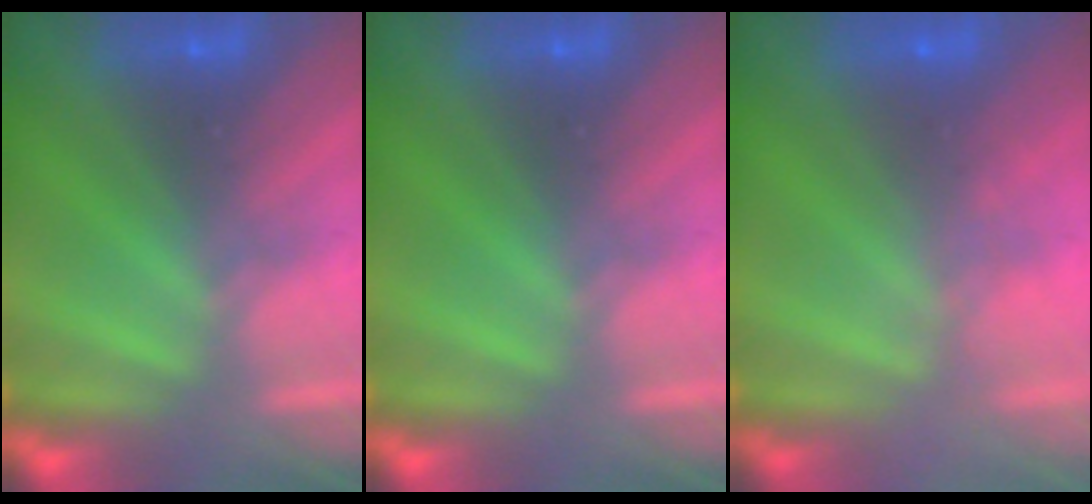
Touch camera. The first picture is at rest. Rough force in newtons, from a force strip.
{"total": 0.0}
{"total": 1.8}